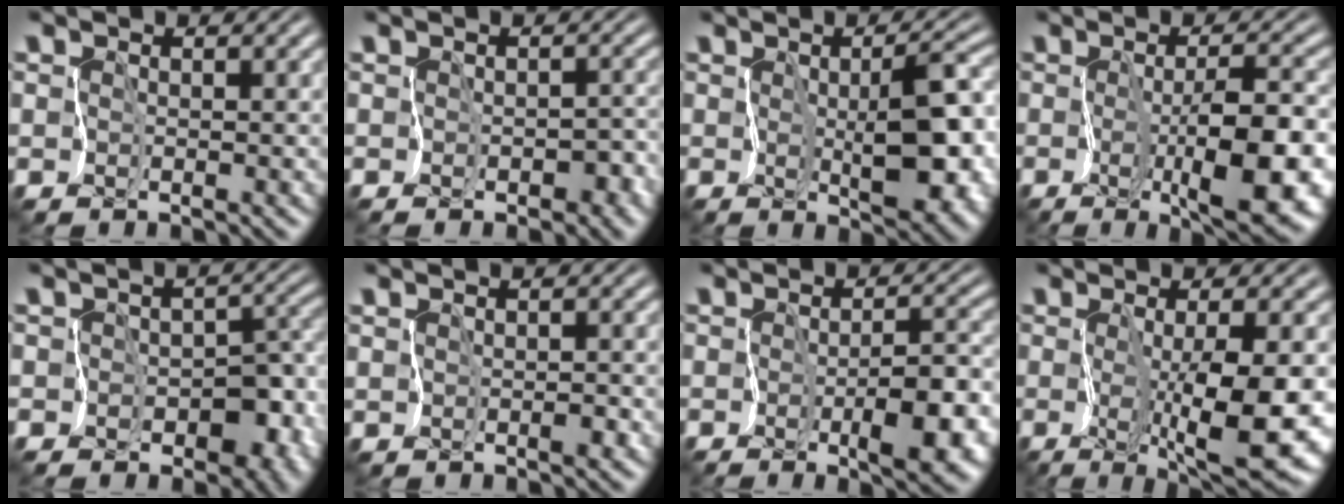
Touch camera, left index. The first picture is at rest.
{"total": 3.2, "force": [-2.0, 2.0, 1.6], "torque": [0.011, 0.013, -0.026]}
{"total": 7.8, "force": [-0.2, 3.2, 7.1], "torque": [-0.109, 0.004, -0.005]}
{"total": 7.8, "force": [-2.3, 1.7, 7.3], "torque": [-0.111, -0.004, -0.038]}
{"total": 10.0, "force": [-4.8, 6.8, 5.4], "torque": [-0.022, -0.007, -0.068]}
{"total": 1.5, "force": [0.1, 1.0, 1.1], "torque": [-0.002, 0.004, 0.015]}
{"total": 5.2, "force": [-2.0, 1.7, 4.5], "torque": [-0.063, -0.001, -0.031]}
{"total": 8.2, "force": [-1.4, 1.3, 8.0], "torque": [-0.135, -0.010, -0.020]}